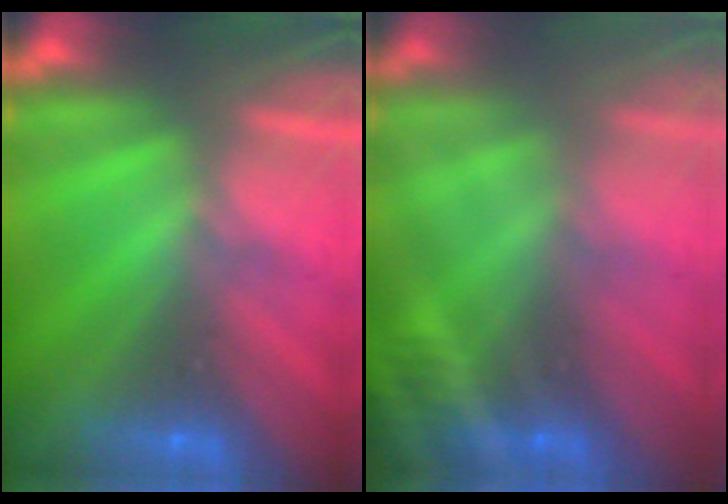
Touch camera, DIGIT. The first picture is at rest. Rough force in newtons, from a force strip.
{"total": 2.8}